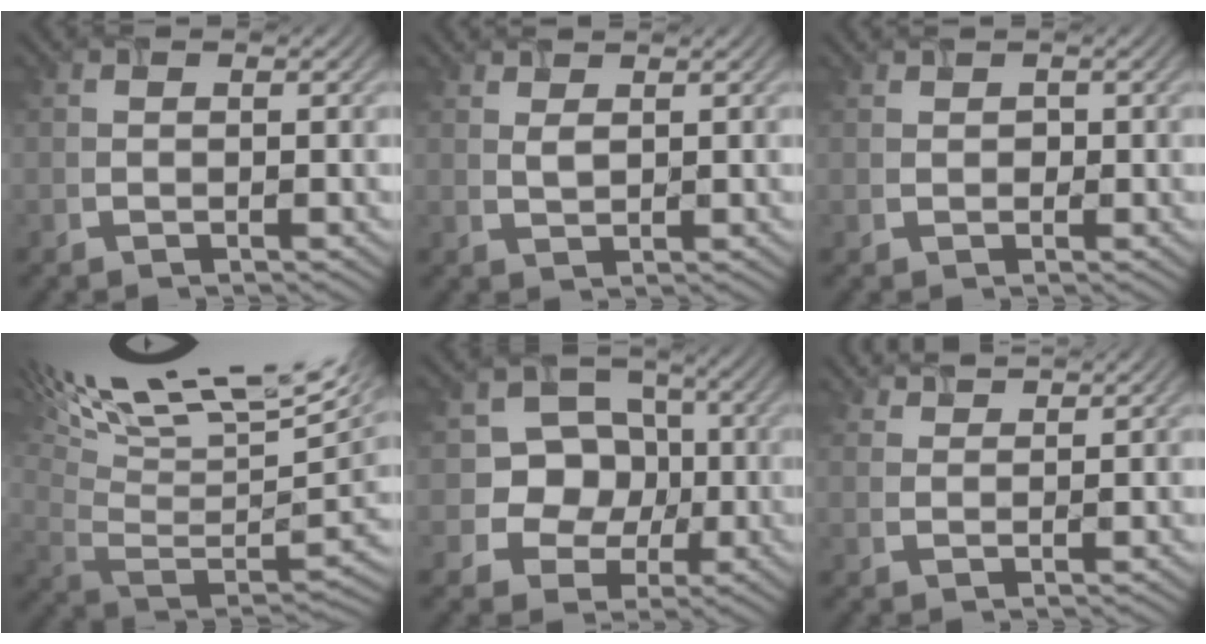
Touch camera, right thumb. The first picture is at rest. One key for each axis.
{"total": 1.5, "fx": 1.1, "fy": 0.5, "fz": 0.8, "tx": -0.017, "ty": 0.005, "tz": 0.030}
{"total": 1.0, "fx": 0.6, "fy": 0.7, "fz": 0.2, "tx": -0.004, "ty": 0.008, "tz": 0.019}
{"total": 18.6, "fx": 10.8, "fy": 5.7, "fz": 14.1, "tx": -0.270, "ty": 0.043, "tz": 0.184}
{"total": 8.0, "fx": 0.0, "fy": 7.4, "fz": 3.0, "tx": -0.063, "ty": 0.018, "tz": -0.020}
{"total": 2.8, "fx": 2.7, "fy": 0.4, "fz": 0.7, "tx": -0.014, "ty": 0.008, "tz": 0.056}